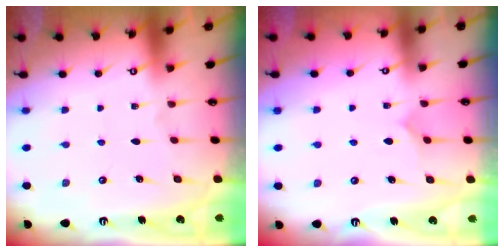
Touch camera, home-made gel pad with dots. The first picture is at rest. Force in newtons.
{"total": 3.3, "press": 3.3, "slide": 0.4}